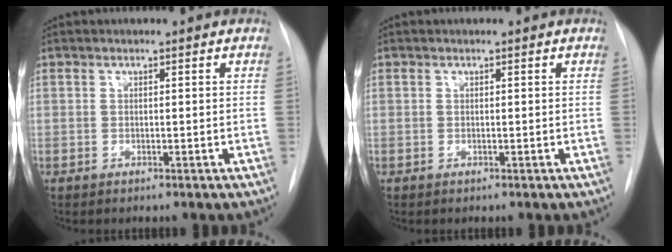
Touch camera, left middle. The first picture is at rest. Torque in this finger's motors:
{"motor_torque": [0.08, -0.12, 0.09, 0.00]}